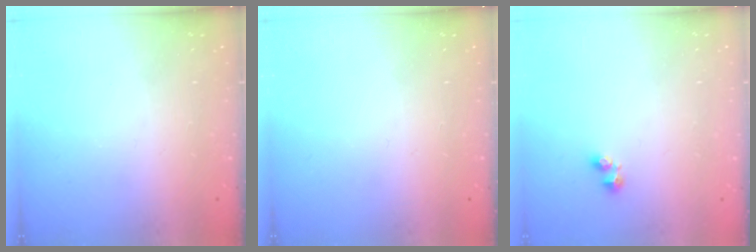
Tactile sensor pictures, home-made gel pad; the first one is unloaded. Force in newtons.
{"total": 0.0}
{"total": 1.9, "press": 1.8, "slide": 0.5}